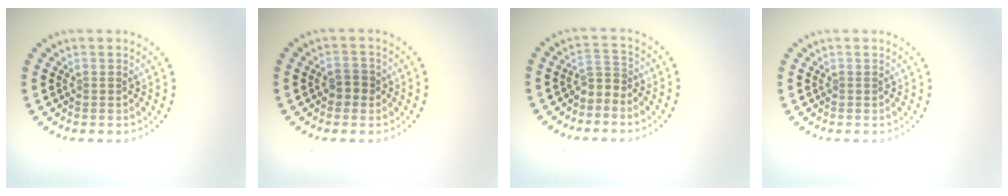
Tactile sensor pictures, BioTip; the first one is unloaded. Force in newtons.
{"total": 1.8, "press": 1.8, "slide": 0.5}
{"total": 1.8, "press": 1.1, "slide": 1.4}
{"total": 0.0}